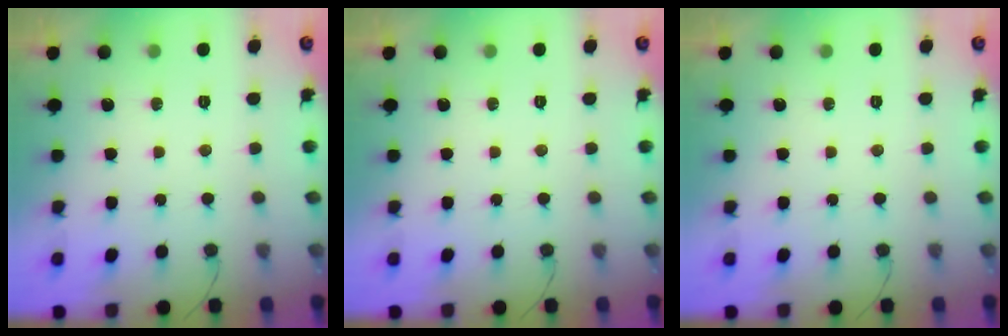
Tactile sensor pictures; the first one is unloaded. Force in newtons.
{"total": 0.0}
{"total": 0.0}